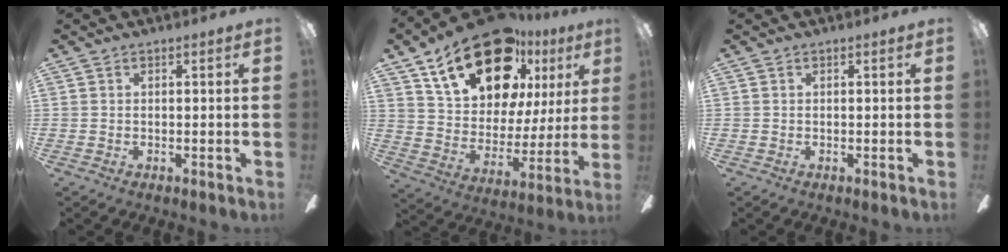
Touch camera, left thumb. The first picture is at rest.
{"total": 25.1, "force": [15.5, 12.8, 14.9], "torque": [-0.256, -0.083, 0.272]}
{"total": 0.0}